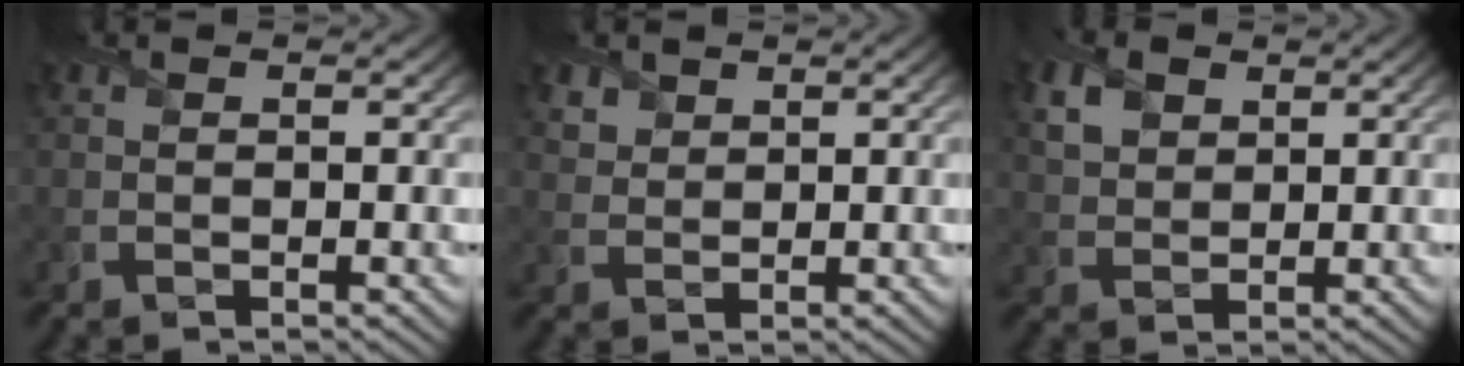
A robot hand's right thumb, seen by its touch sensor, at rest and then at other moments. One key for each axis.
{"total": 2.3, "fx": 1.5, "fy": 1.6, "fz": 0.6, "tx": -0.022, "ty": -0.005, "tz": 0.035}
{"total": 4.4, "fx": 2.0, "fy": 3.1, "fz": 2.4, "tx": -0.062, "ty": 0.001, "tz": 0.041}